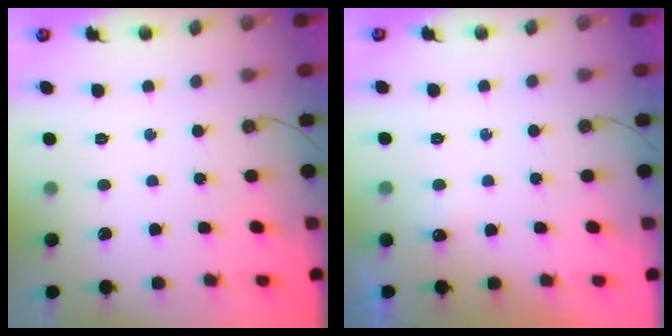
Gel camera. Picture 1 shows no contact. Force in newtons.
{"total": 3.9, "press": 3.9, "slide": 0.7}